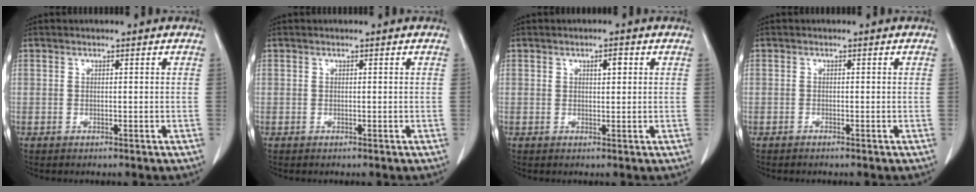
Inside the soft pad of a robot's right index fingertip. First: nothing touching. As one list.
[{"total": 0.0}, {"total": 1.8, "force": [0.8, 0.2, 1.5], "torque": [-0.025, -0.002, 0.014]}, {"total": 0.0}]